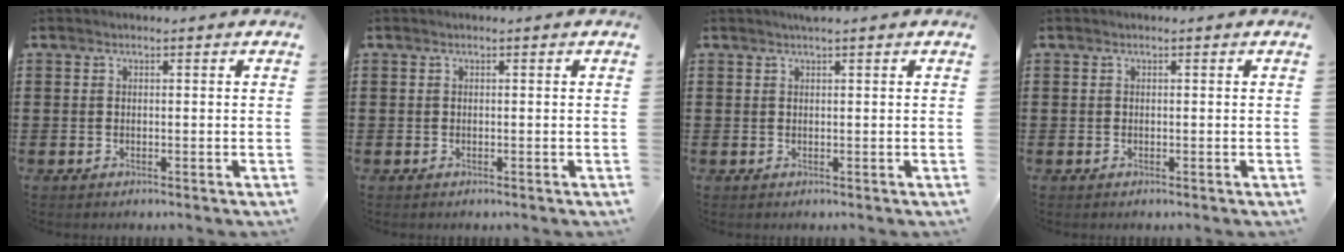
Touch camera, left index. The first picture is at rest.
{"total": 0.0}
{"total": 1.0, "force": [0.7, 0.0, 0.6], "torque": [-0.012, 0.000, 0.014]}
{"total": 0.0}